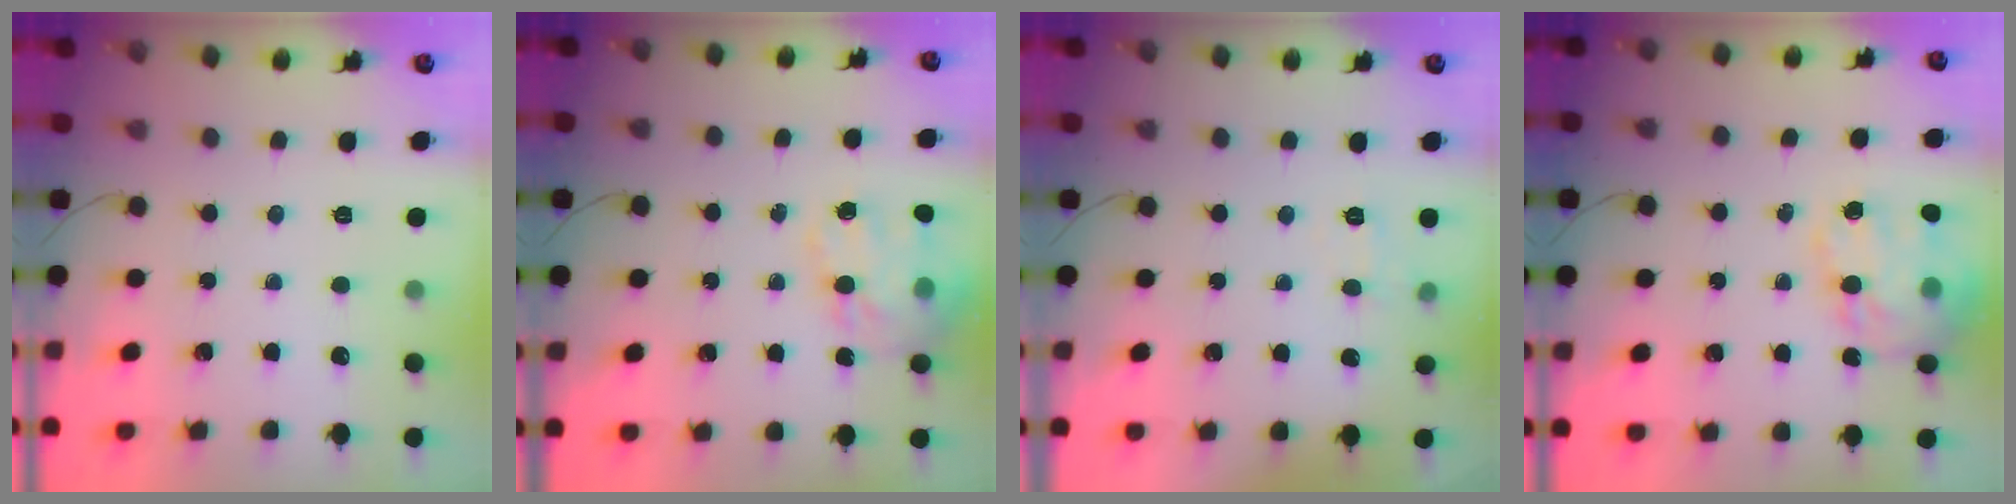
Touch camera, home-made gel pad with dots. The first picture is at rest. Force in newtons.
{"total": 17.8, "press": 17.4, "slide": 3.9}
{"total": 6.5, "press": 6.4, "slide": 1.4}
{"total": 20.2, "press": 19.8, "slide": 4.2}